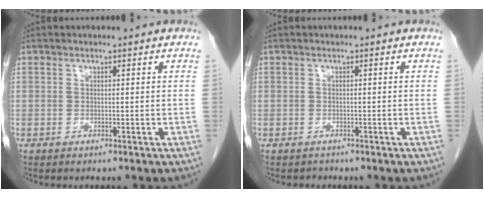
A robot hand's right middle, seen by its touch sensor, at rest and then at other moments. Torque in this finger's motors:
{"motor_torque": [-0.26, -0.21, -0.02, -0.01]}